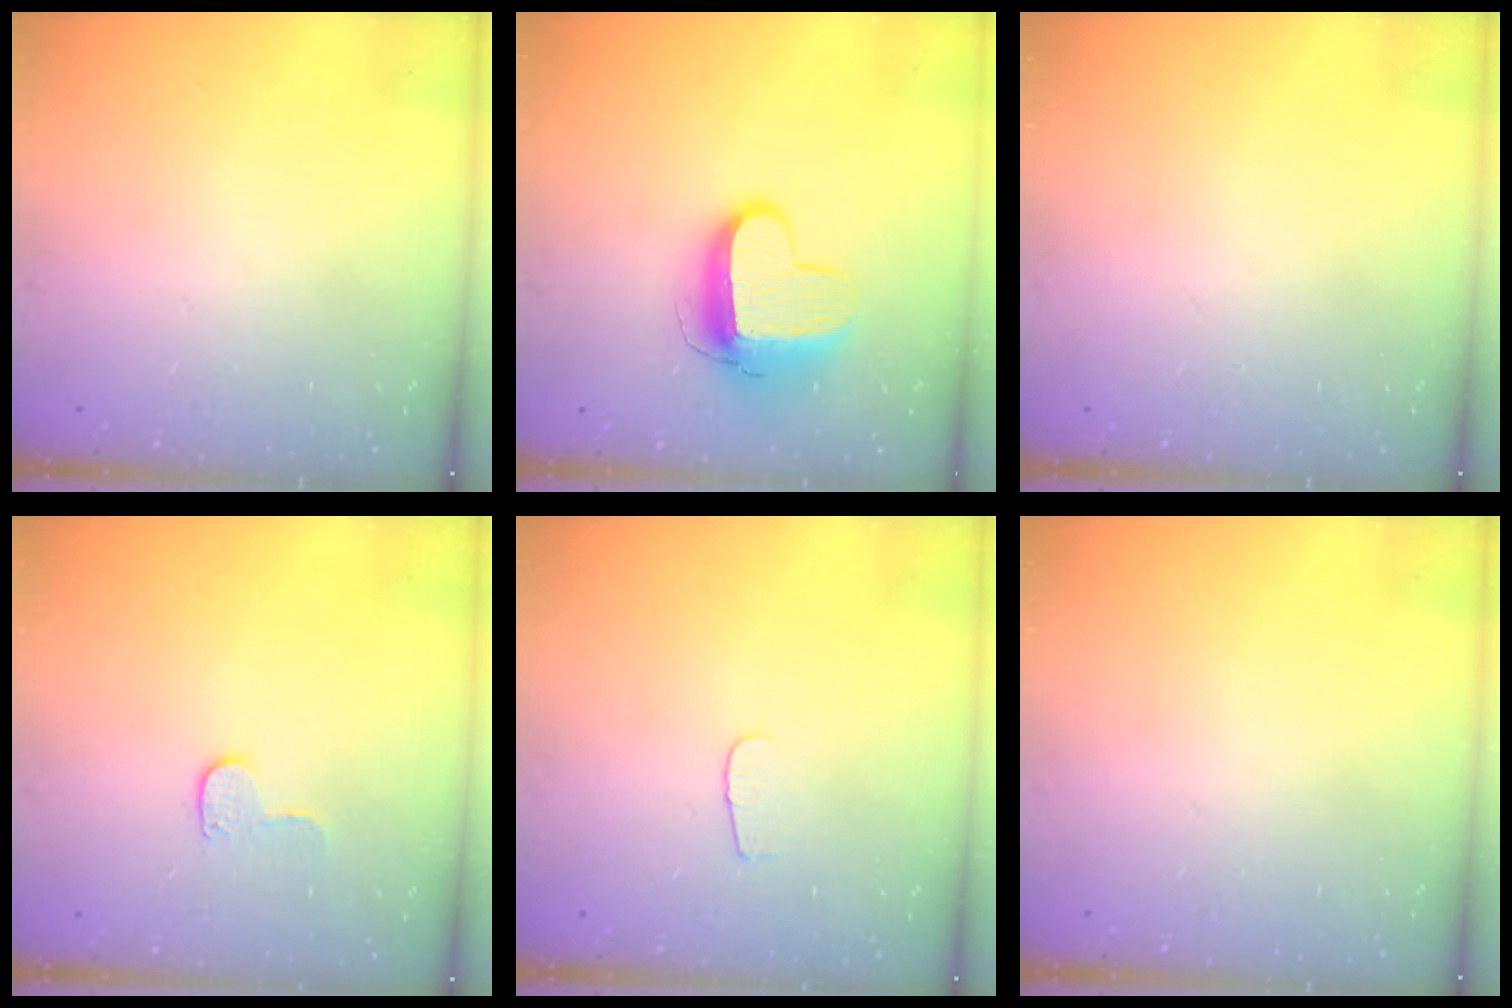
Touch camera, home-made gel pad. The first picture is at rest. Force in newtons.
{"total": 11.1, "press": 11.0, "slide": 1.3}
{"total": 0.0}
{"total": 6.9, "press": 6.9, "slide": 0.5}
{"total": 3.1, "press": 3.1, "slide": 0.3}
{"total": 0.0}